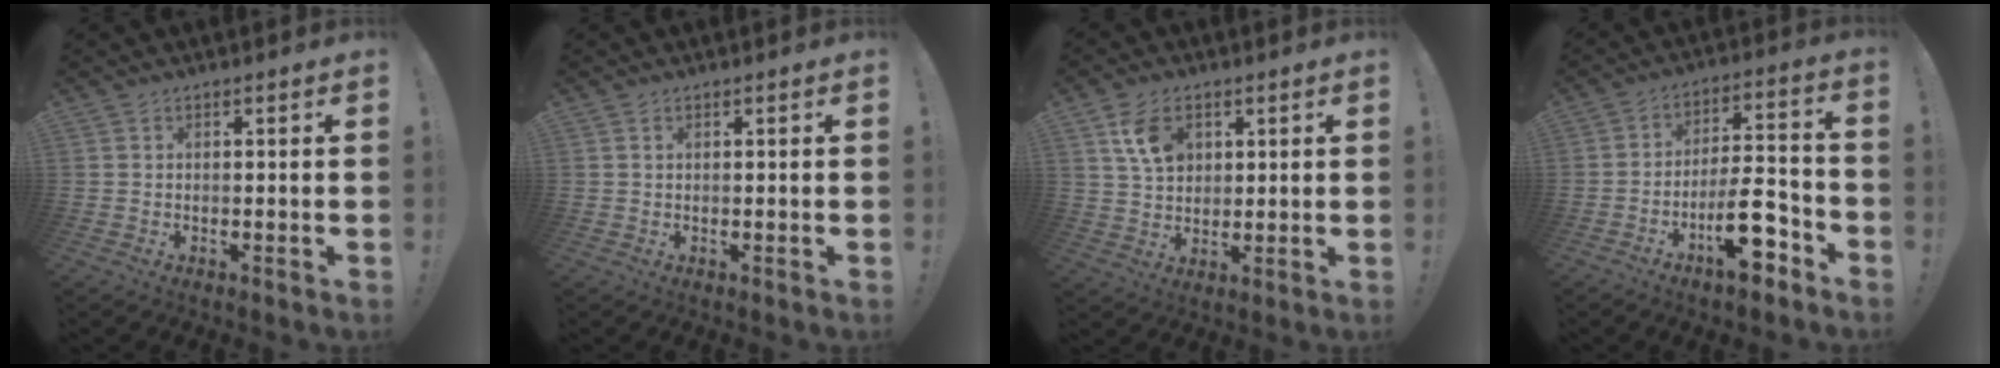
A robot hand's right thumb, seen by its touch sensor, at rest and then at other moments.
{"total": 0.7, "force": [0.4, 0.4, 0.5], "torque": [-0.014, 0.003, 0.009]}
{"total": 9.3, "force": [4.1, 6.4, 5.3], "torque": [-0.079, -0.007, 0.079]}
{"total": 15.0, "force": [-7.7, 5.4, 11.6], "torque": [-0.178, 0.058, -0.119]}